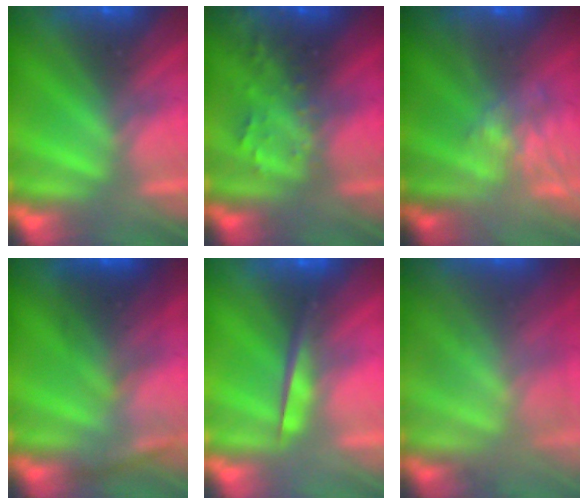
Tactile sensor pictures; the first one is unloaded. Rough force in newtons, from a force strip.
{"total": 2.7}
{"total": 9.1}
{"total": 2.7}
{"total": 4.7}
{"total": 7.8}